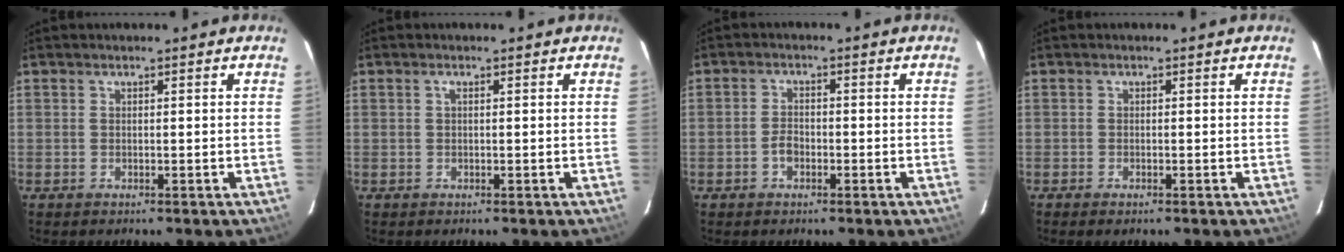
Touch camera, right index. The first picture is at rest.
{"total": 0.6, "force": [0.1, 0.1, 0.6], "torque": [-0.011, 0.004, 0.000]}
{"total": 2.5, "force": [-1.1, 1.7, 1.5], "torque": [-0.030, 0.005, -0.022]}
{"total": 0.8, "force": [-0.6, 0.1, 0.5], "torque": [-0.011, -0.001, -0.012]}